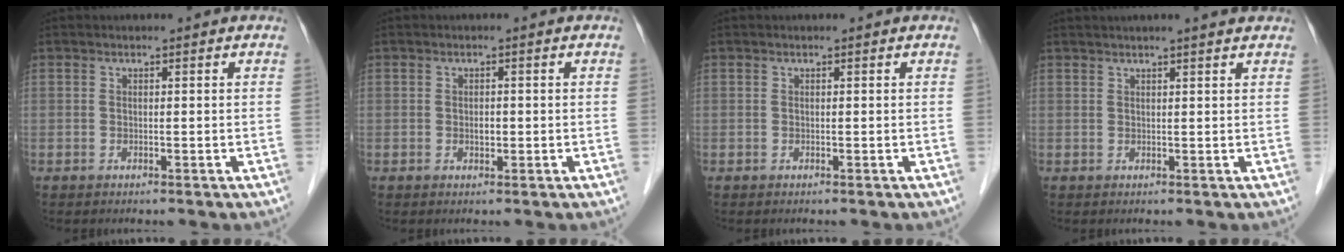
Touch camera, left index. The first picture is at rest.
{"total": 1.2, "force": [-0.1, 0.7, 1.0], "torque": [-0.017, 0.001, -0.001]}
{"total": 0.0}
{"total": 5.7, "force": [4.9, -0.4, 2.8], "torque": [-0.040, 0.025, 0.061]}